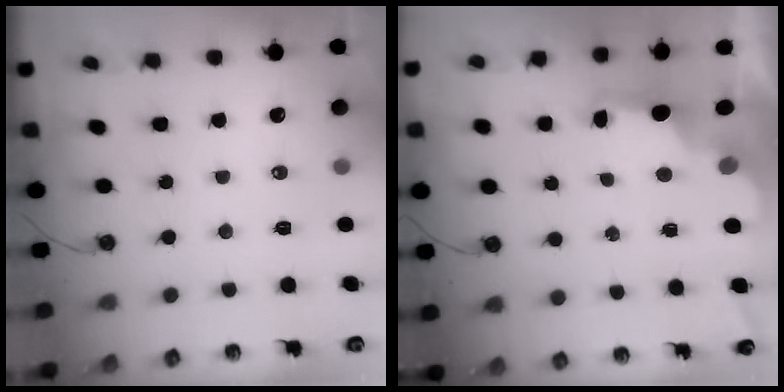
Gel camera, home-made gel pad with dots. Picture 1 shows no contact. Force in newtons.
{"total": 2.8, "press": 2.7, "slide": 0.9}